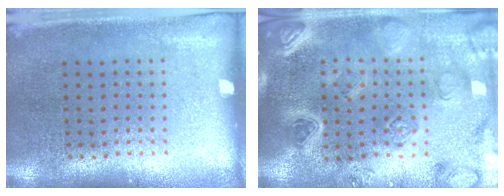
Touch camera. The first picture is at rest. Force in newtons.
{"total": 2.7, "press": 2.6, "slide": 0.4}